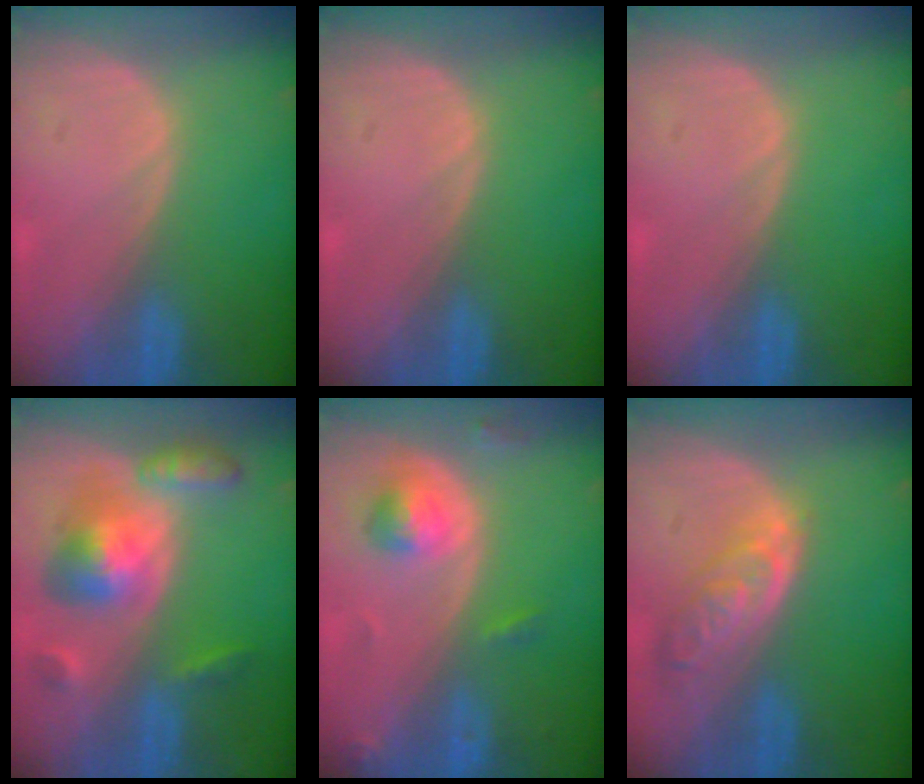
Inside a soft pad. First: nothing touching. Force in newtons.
{"total": 0.0}
{"total": 0.0}
{"total": 8.2, "press": 8.2, "slide": 0.7}
{"total": 4.5, "press": 4.5, "slide": 0.6}
{"total": 6.3, "press": 5.6, "slide": 2.8}